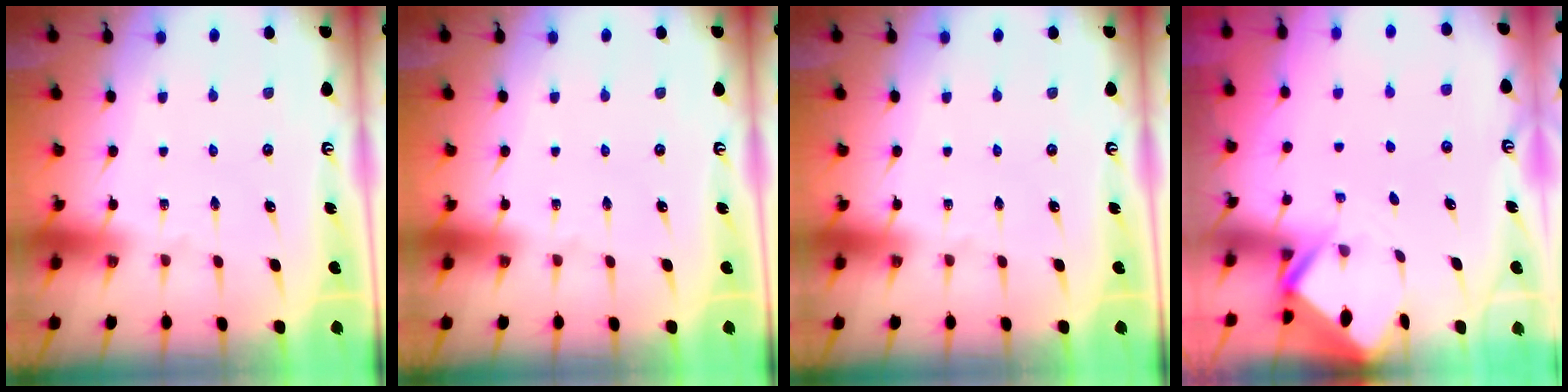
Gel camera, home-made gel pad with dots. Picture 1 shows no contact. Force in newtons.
{"total": 0.0}
{"total": 0.0}
{"total": 2.4, "press": 2.4, "slide": 0.1}